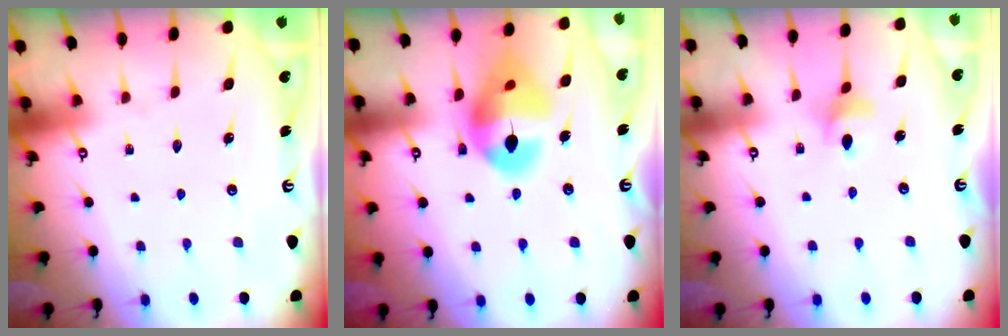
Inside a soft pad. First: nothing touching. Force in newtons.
{"total": 15.4, "press": 15.2, "slide": 2.2}
{"total": 5.0, "press": 5.0, "slide": 0.5}